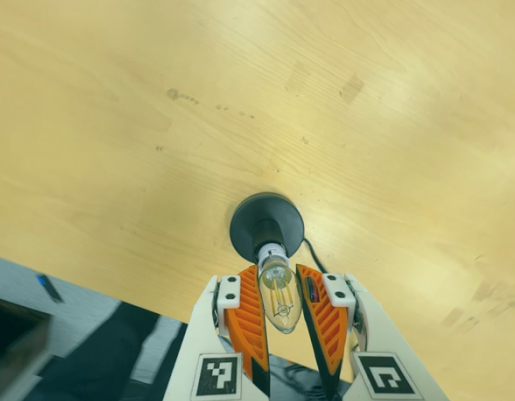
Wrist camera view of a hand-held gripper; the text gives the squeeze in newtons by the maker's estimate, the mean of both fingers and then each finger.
{"total": 12.0, "left": 11.4, "right": 12.7}